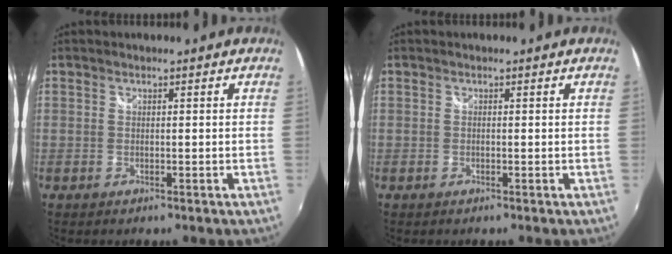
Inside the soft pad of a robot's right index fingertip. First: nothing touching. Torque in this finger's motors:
{"motor_torque": [-0.01, -0.01, 0.02, 0.00]}